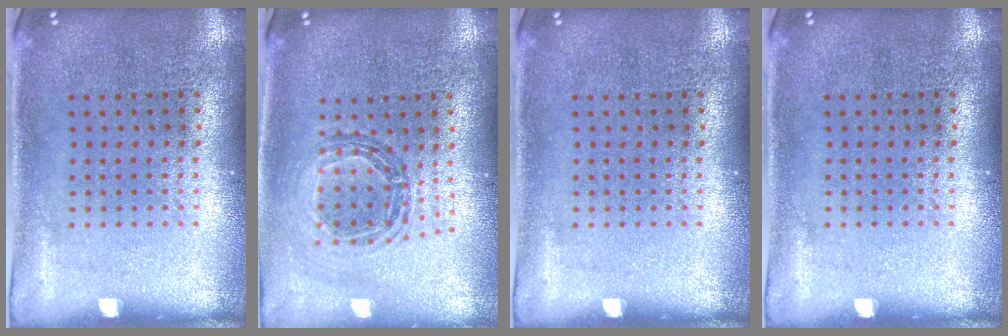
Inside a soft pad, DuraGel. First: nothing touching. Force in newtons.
{"total": 0.7, "press": 0.7, "slide": 0.1}
{"total": 0.0}
{"total": 0.0}